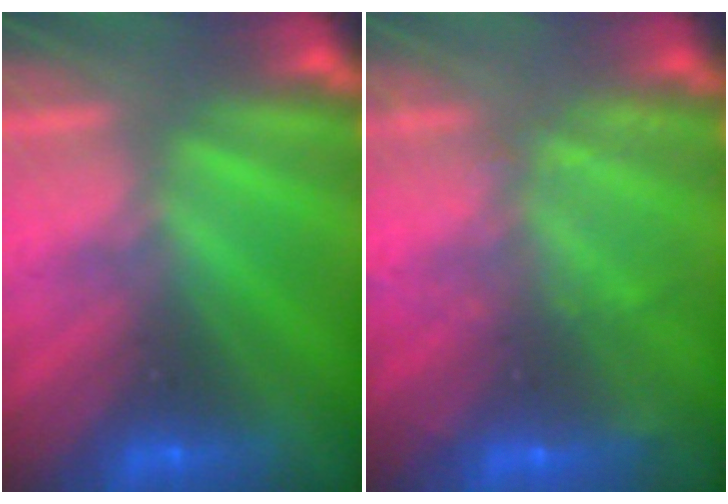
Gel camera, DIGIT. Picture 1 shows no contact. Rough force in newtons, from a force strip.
{"total": 2.3}